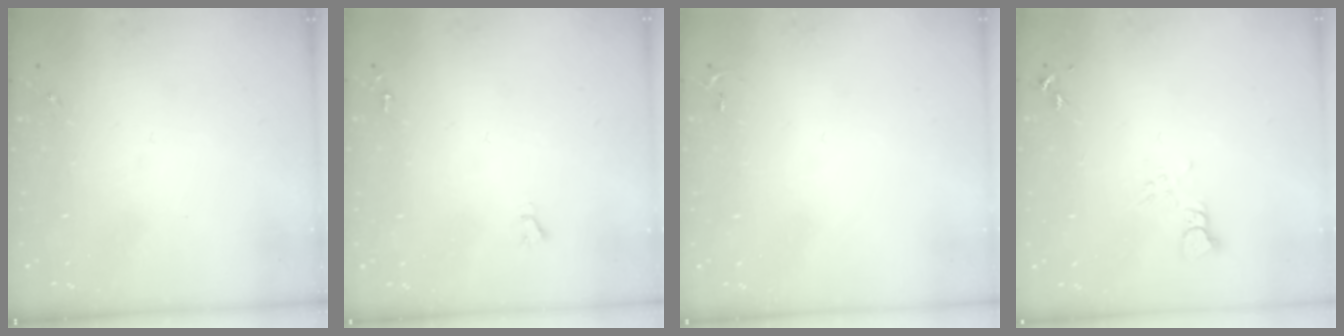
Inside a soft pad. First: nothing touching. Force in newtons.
{"total": 1.6, "press": 1.6, "slide": 0.1}
{"total": 2.6, "press": 2.6, "slide": 0.4}
{"total": 4.4, "press": 4.4, "slide": 0.4}